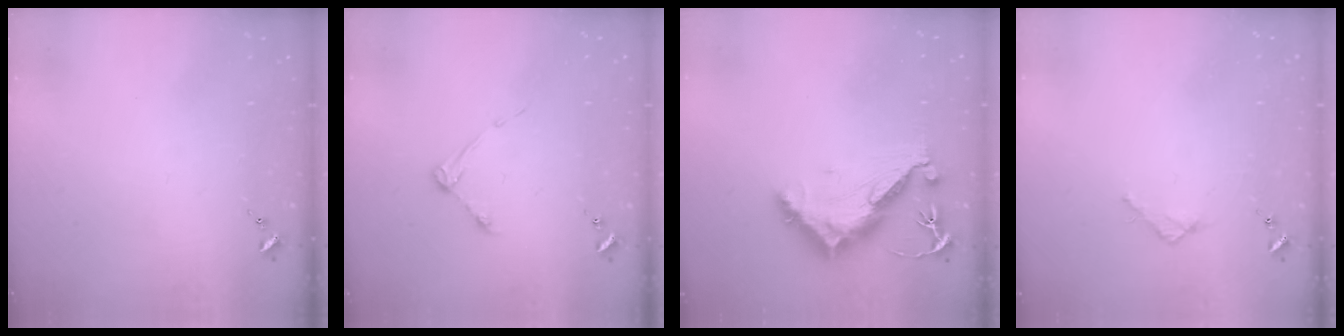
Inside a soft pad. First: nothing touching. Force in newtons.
{"total": 4.3, "press": 4.3, "slide": 0.6}
{"total": 11.4, "press": 11.4, "slide": 0.8}
{"total": 2.4, "press": 2.3, "slide": 0.3}